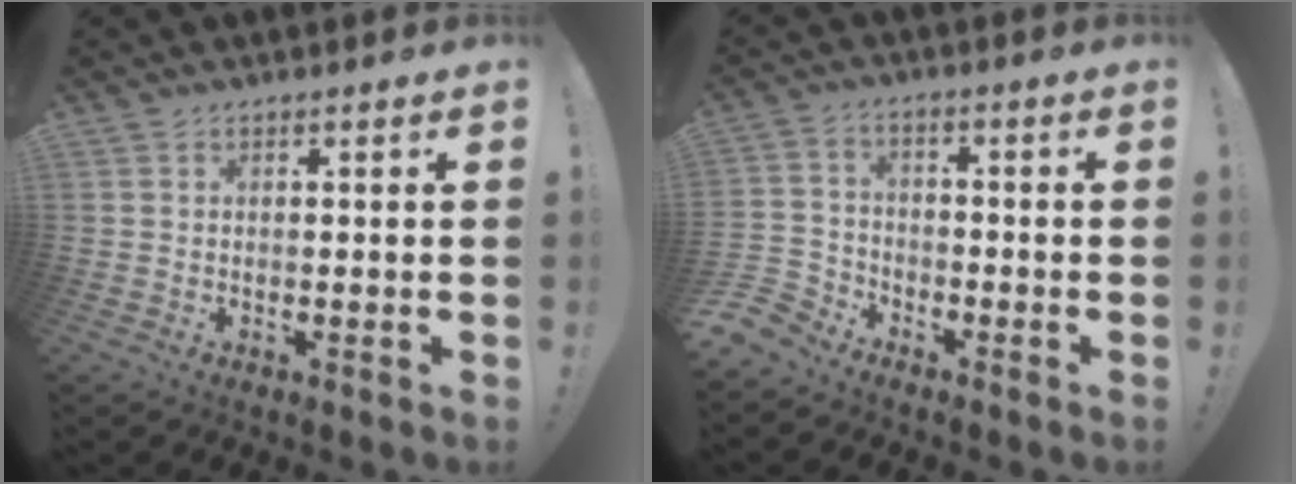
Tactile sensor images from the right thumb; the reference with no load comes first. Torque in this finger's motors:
{"motor_torque": [0.49, -0.63, 0.35, -1.02, 0.01]}